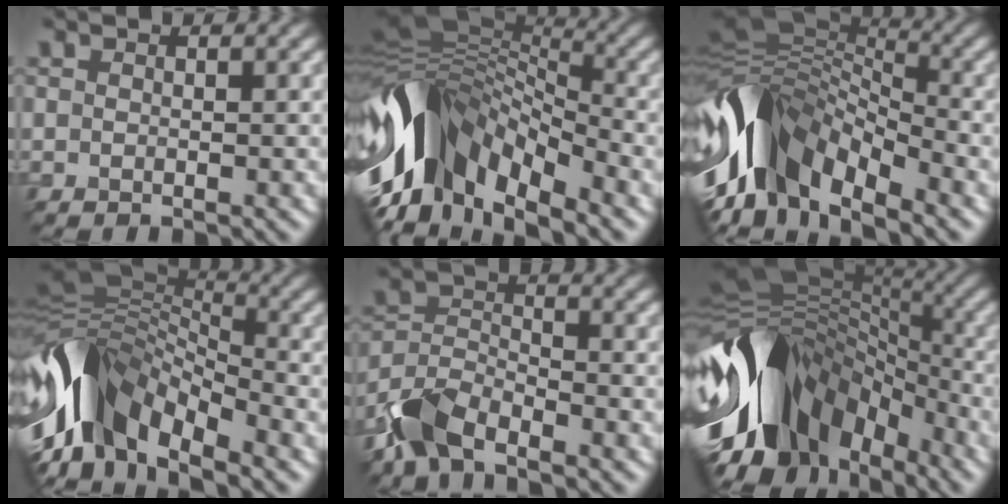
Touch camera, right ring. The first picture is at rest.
{"total": 13.3, "force": [-3.9, 7.7, 10.1], "torque": [-0.203, 0.023, -0.082]}
{"total": 11.5, "force": [-4.3, 6.6, 8.3], "torque": [-0.154, 0.015, -0.100]}
{"total": 10.5, "force": [-4.1, 6.0, 7.5], "torque": [-0.138, 0.015, -0.098]}
{"total": 5.1, "force": [-4.0, 2.3, 2.3], "torque": [-0.047, 0.002, -0.093]}
{"total": 13.1, "force": [-3.7, 8.9, 8.9], "torque": [-0.184, 0.027, -0.081]}